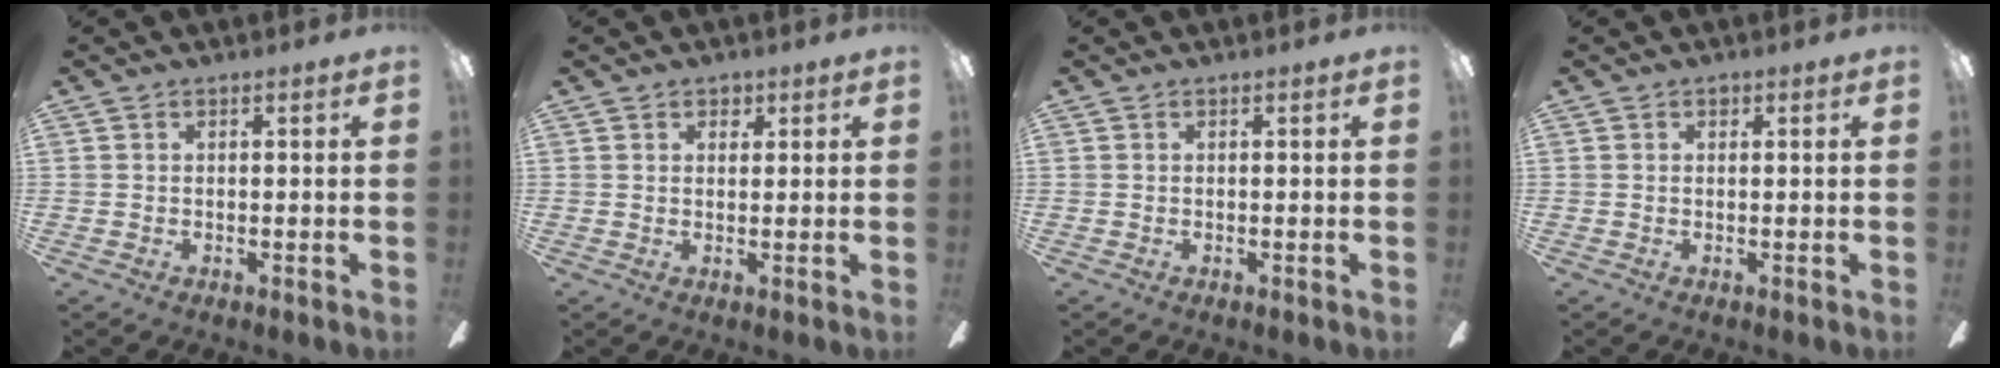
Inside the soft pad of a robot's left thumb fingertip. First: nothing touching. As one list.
[{"total": 1.9, "force": [1.4, 1.1, 0.6], "torque": [0.002, -0.003, 0.023]}, {"total": 0.0}, {"total": 0.6, "force": [0.5, 0.0, 0.3], "torque": [-0.007, 0.001, 0.010]}]